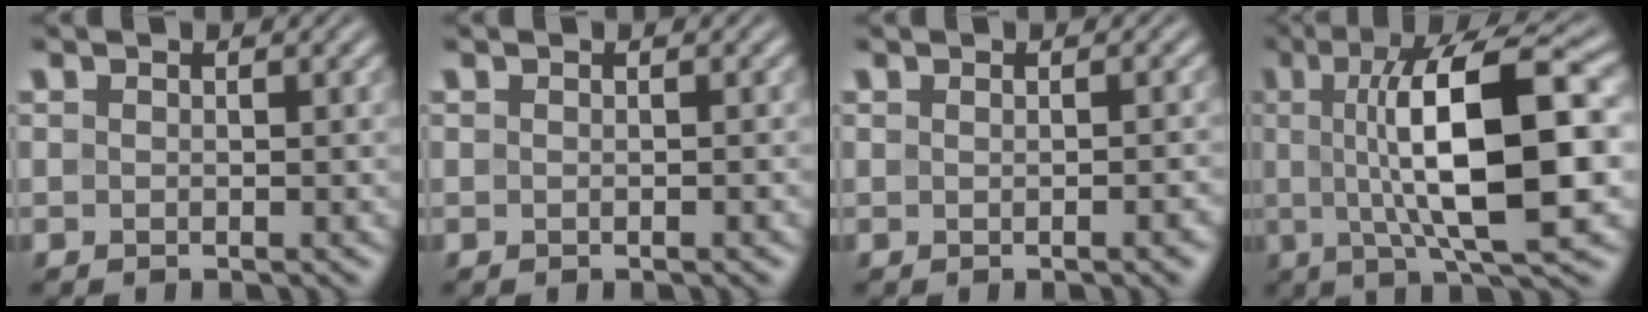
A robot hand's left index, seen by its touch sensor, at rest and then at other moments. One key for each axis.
{"total": 0.6, "fx": -0.1, "fy": 0.1, "fz": 0.6, "tx": -0.005, "ty": 0.001, "tz": -0.004}
{"total": 2.8, "fx": -0.1, "fy": 1.1, "fz": 2.6, "tx": -0.006, "ty": 0.010, "tz": 0.000}
{"total": 12.7, "fx": 0.9, "fy": 3.5, "fz": 12.2, "tx": -0.185, "ty": 0.008, "tz": 0.014}